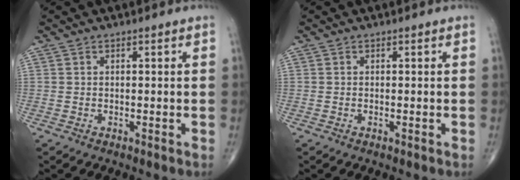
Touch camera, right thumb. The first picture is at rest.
{"total": 0.0}